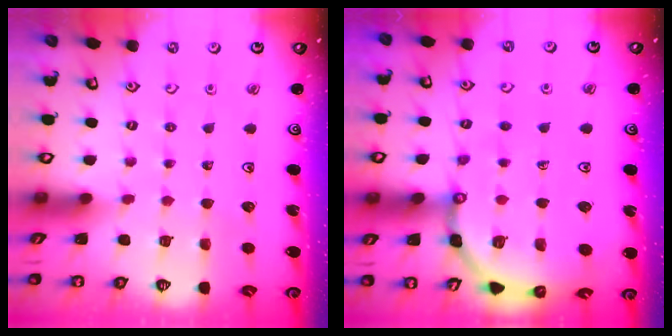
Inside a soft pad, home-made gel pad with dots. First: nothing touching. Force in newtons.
{"total": 9.8, "press": 9.7, "slide": 1.3}